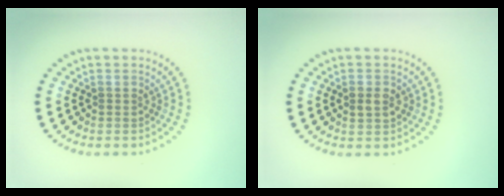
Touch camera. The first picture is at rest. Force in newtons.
{"total": 1.7, "press": 1.7, "slide": 0.2}